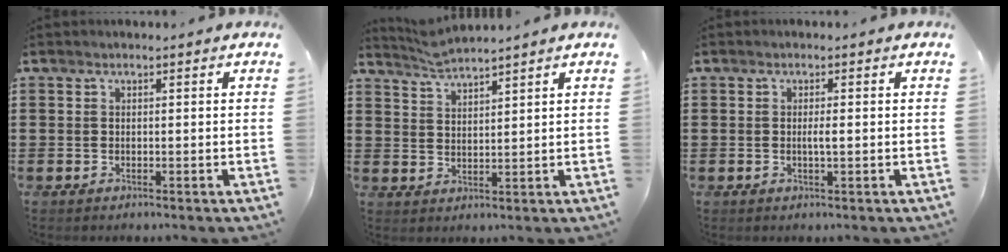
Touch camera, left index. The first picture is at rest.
{"total": 3.1, "force": [3.0, -0.3, 0.5], "torque": [-0.018, -0.007, 0.057]}
{"total": 1.4, "force": [-0.1, 0.1, 1.4], "torque": [-0.027, -0.004, -0.001]}